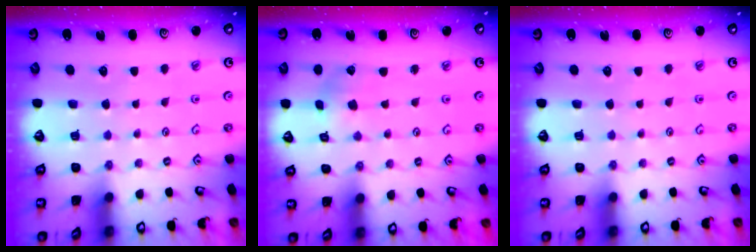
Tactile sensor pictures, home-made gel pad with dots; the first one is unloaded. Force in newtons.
{"total": 1.4, "press": 1.4, "slide": 0.1}
{"total": 0.0}